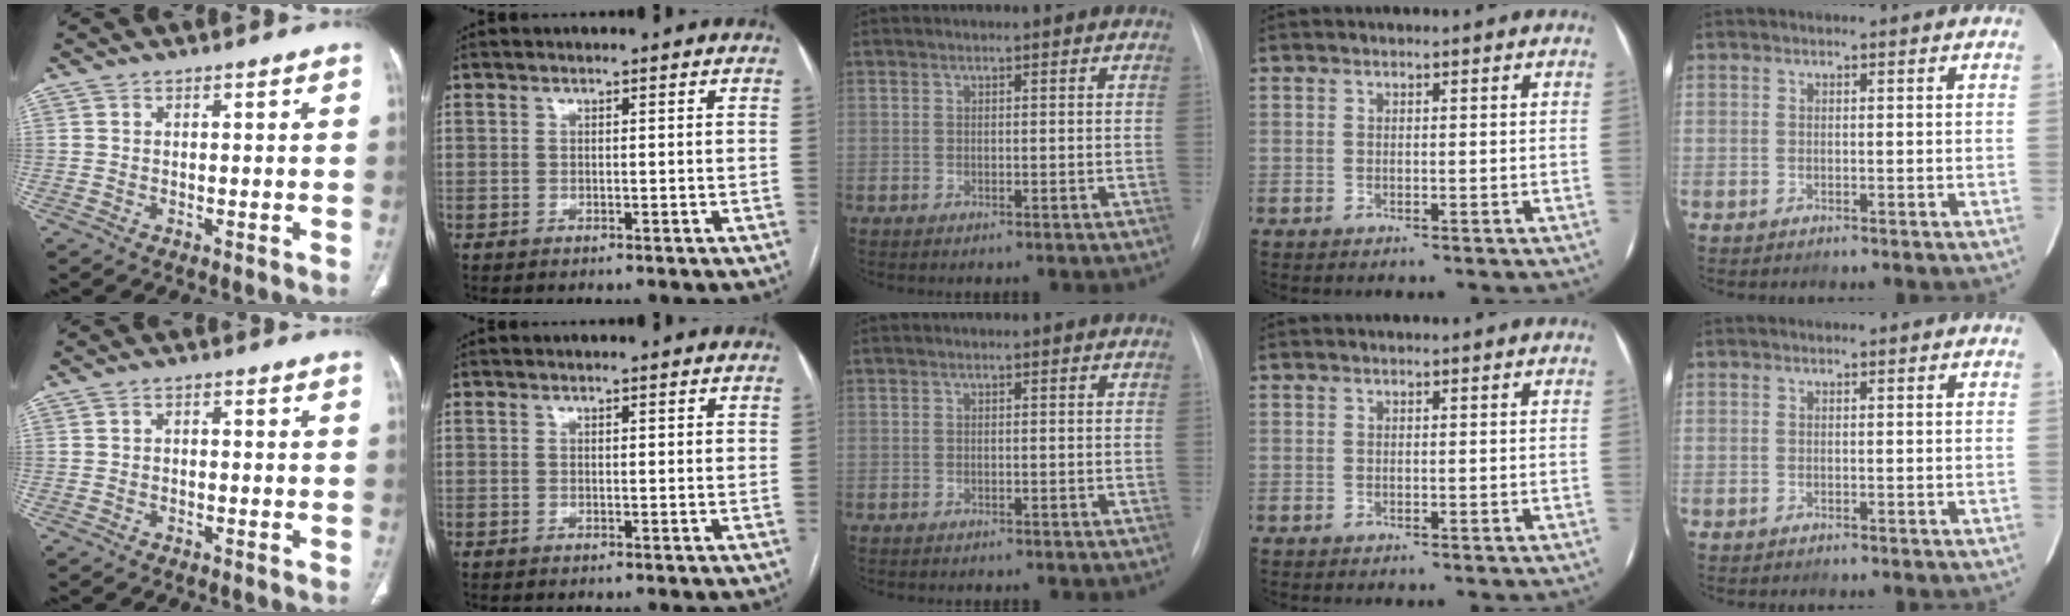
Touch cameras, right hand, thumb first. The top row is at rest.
{"thumb": {"total": 1.1, "force": [-0.4, 0.8, 0.7], "torque": [-0.008, 0.007, -0.009]}, "index": {"total": 0.6, "force": [0.4, 0.1, 0.4], "torque": [-0.009, -0.001, 0.004]}}